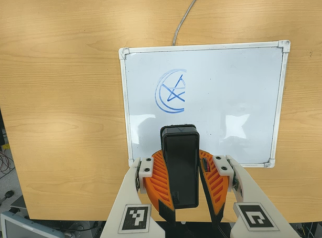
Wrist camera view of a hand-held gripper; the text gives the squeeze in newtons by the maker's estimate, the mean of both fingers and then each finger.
{"total": 14.3, "left": 12.4, "right": 16.3}